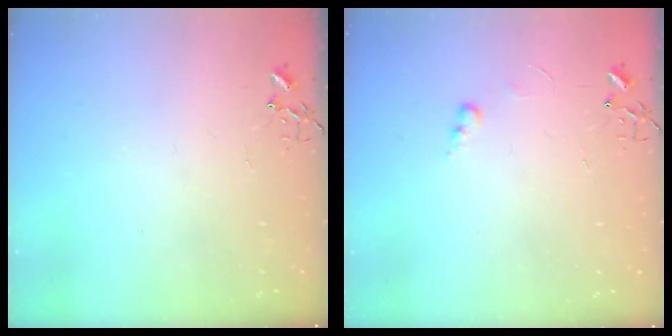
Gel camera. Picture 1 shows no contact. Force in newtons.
{"total": 5.6, "press": 5.6, "slide": 0.7}